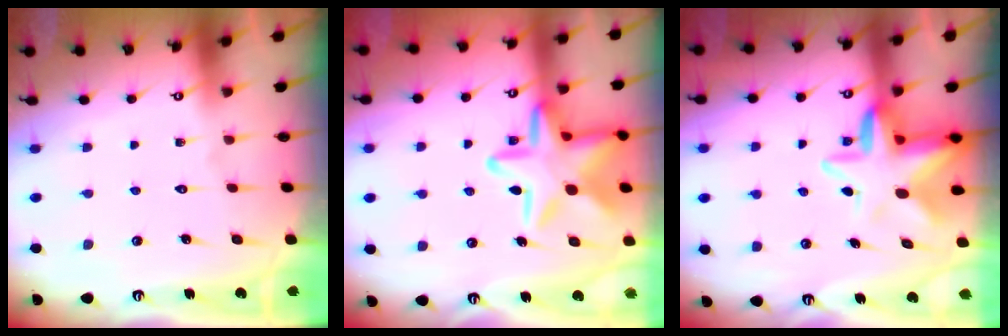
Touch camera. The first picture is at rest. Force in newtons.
{"total": 20.0, "press": 20.0, "slide": 1.4}
{"total": 7.8, "press": 7.7, "slide": 1.3}